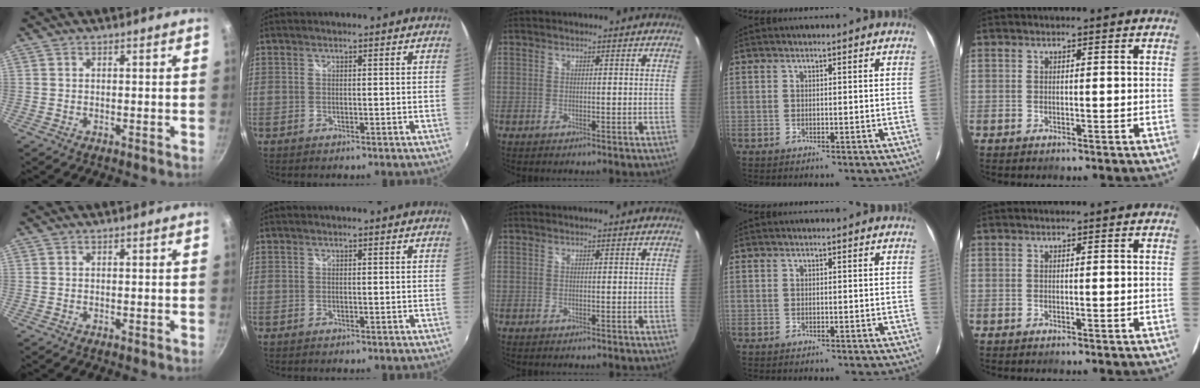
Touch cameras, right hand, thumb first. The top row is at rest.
{}